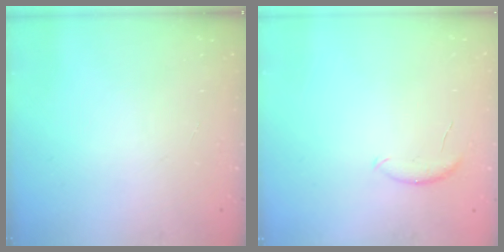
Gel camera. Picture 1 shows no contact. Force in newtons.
{"total": 5.5, "press": 5.5, "slide": 0.5}